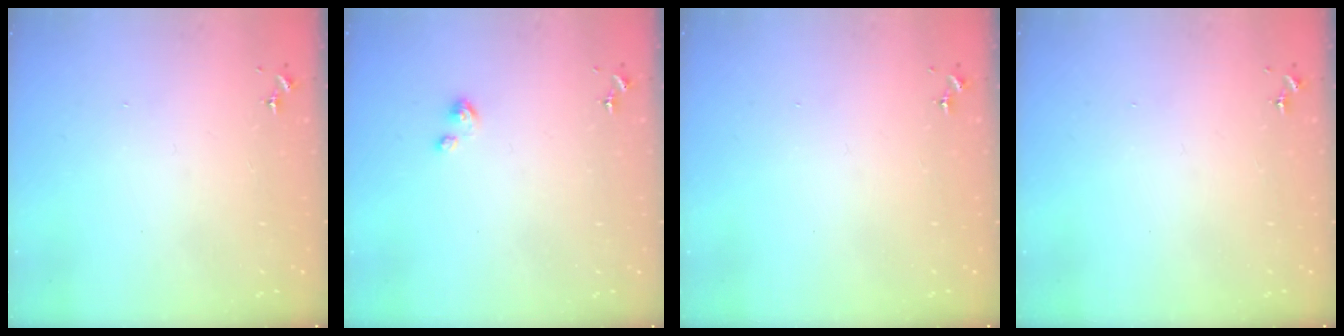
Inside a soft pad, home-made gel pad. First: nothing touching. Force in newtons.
{"total": 4.3, "press": 4.2, "slide": 0.3}
{"total": 0.0}
{"total": 0.0}